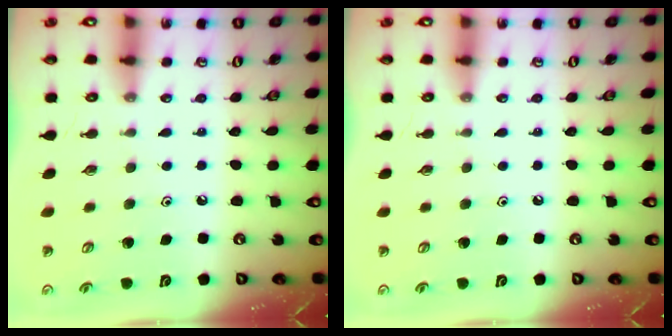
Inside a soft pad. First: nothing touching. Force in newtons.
{"total": 0.0}